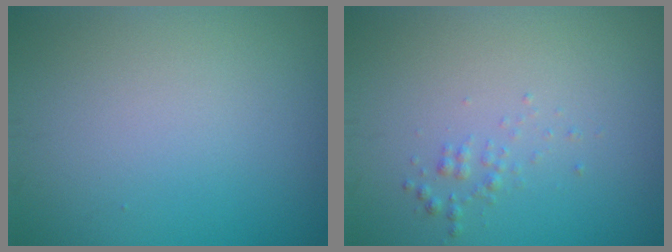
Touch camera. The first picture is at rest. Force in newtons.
{"total": 0.9, "press": 0.9, "slide": 0.0}